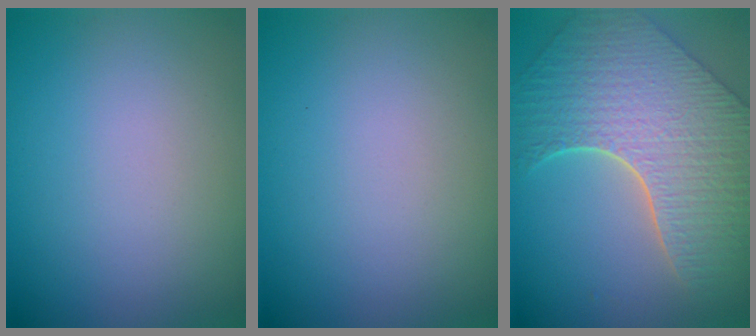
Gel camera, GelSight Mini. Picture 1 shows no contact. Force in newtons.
{"total": 0.0}
{"total": 8.5, "press": 6.3, "slide": 5.7}